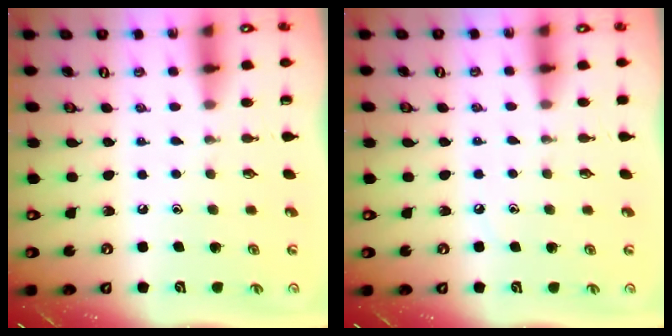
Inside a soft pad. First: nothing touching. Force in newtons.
{"total": 2.7, "press": 2.7, "slide": 0.4}